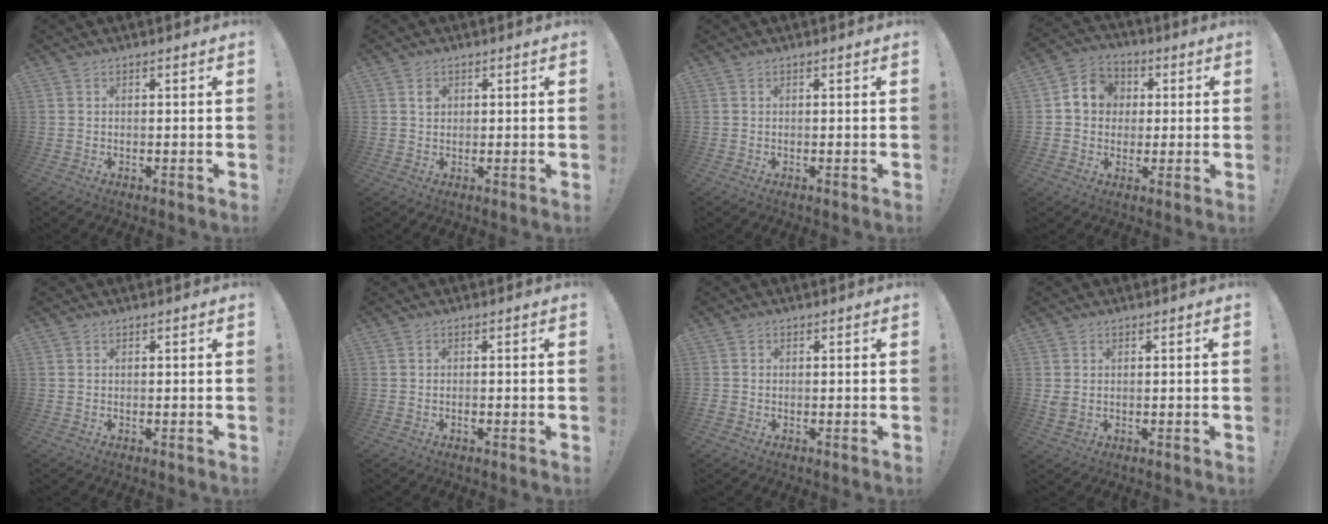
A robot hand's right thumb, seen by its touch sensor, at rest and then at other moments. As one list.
[{"total": 1.5, "force": [0.6, 1.3, 0.5], "torque": [0.012, -0.006, 0.005]}, {"total": 0.0}, {"total": 9.0, "force": [1.4, 8.3, 3.2], "torque": [-0.044, 0.009, 0.032]}, {"total": 0.0}, {"total": 0.8, "force": [-0.6, 0.4, 0.4], "torque": [-0.009, -0.001, -0.011]}, {"total": 1.1, "force": [-0.3, 1.0, 0.4], "torque": [-0.007, 0.003, -0.006]}, {"total": 2.4, "force": [0.5, 1.7, 1.6], "torque": [-0.023, 0.001, 0.010]}]